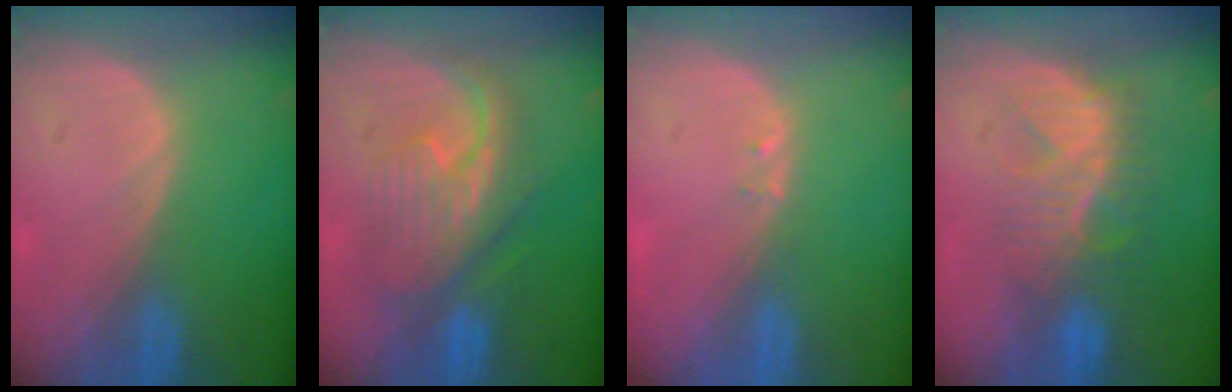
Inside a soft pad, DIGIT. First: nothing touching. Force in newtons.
{"total": 8.3, "press": 8.3, "slide": 0.2}
{"total": 0.6, "press": 0.6, "slide": 0.2}
{"total": 8.0, "press": 7.9, "slide": 1.2}